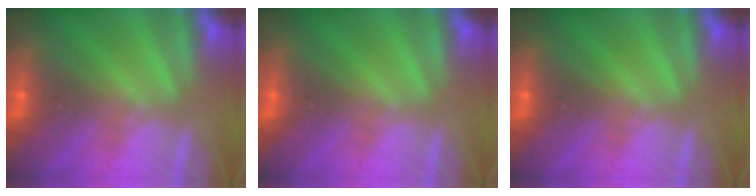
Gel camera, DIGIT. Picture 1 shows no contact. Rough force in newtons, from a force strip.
{"total": 0.0}
{"total": 0.0}